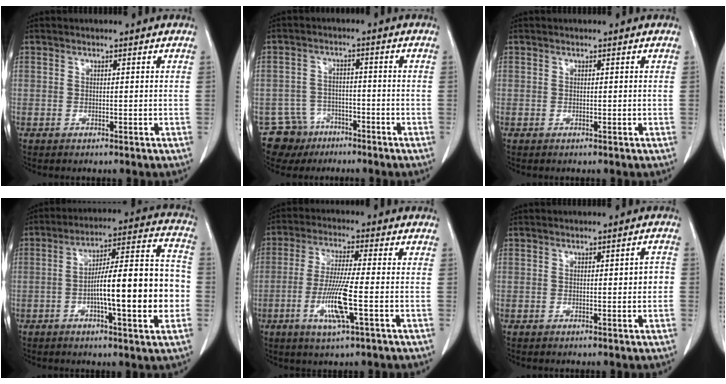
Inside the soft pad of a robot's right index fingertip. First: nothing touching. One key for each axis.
{"total": 6.1, "fx": -3.9, "fy": 4.6, "fz": -0.4, "tx": 0.011, "ty": 0.010, "tz": -0.066}
{"total": 0.0}
{"total": 16.8, "fx": -3.1, "fy": 2.3, "fz": 16.3, "tx": -0.248, "ty": 0.022, "tz": -0.047}
{"total": 9.0, "fx": -2.7, "fy": 0.2, "fz": 8.5, "tx": -0.171, "ty": -0.014, "tz": -0.054}
{"total": 2.4, "fx": 0.1, "fy": 0.7, "fz": 2.2, "tx": -0.026, "ty": 0.003, "tz": 0.002}